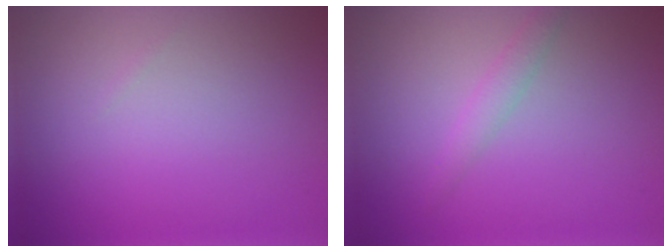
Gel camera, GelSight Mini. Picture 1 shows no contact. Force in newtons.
{"total": 1.4, "press": 1.4, "slide": 0.1}